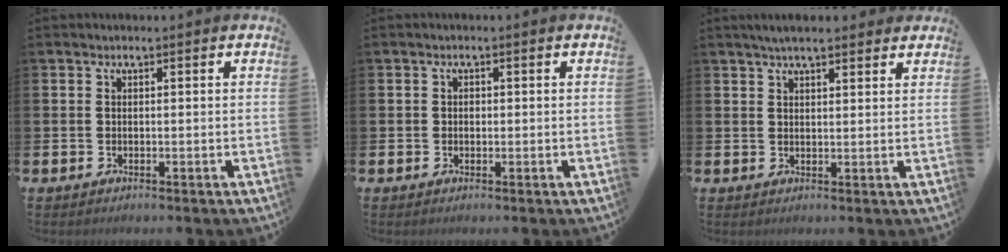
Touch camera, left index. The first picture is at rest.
{"total": 1.2, "force": [0.0, 1.0, 0.6], "torque": [0.002, 0.002, -0.004]}
{"total": 3.6, "force": [3.2, 0.8, 1.5], "torque": [-0.033, -0.005, 0.058]}